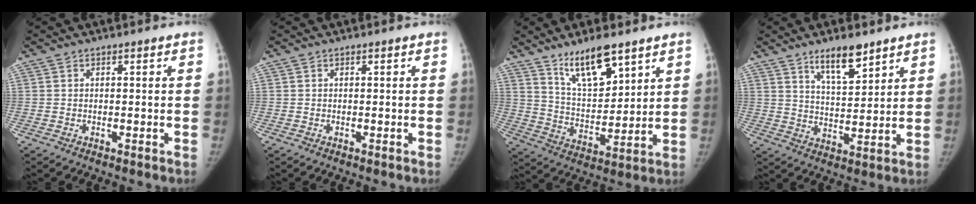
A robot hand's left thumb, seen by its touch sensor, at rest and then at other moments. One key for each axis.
{"total": 0.0}
{"total": 12.4, "fx": 8.6, "fy": 4.3, "fz": 7.9, "tx": -0.115, "ty": -0.061, "tz": 0.166}
{"total": 8.9, "fx": 6.2, "fy": 2.8, "fz": 5.7, "tx": -0.076, "ty": -0.046, "tz": 0.110}